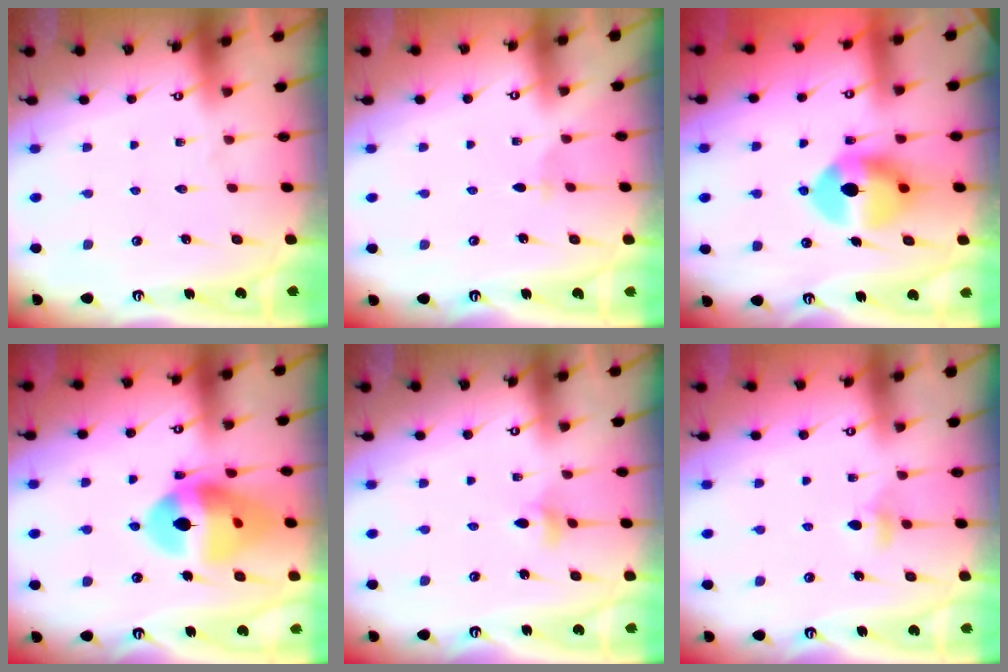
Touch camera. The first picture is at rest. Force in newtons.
{"total": 2.2, "press": 2.1, "slide": 0.5}
{"total": 11.2, "press": 11.1, "slide": 1.7}
{"total": 16.3, "press": 16.2, "slide": 1.9}
{"total": 3.2, "press": 3.2, "slide": 0.5}
{"total": 5.1, "press": 5.0, "slide": 0.9}